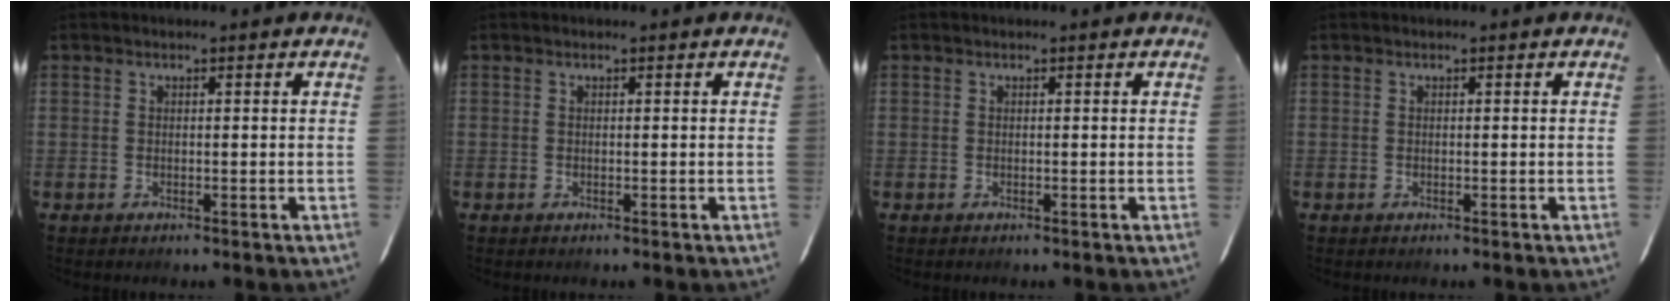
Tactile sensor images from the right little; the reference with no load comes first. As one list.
[{"total": 0.0}, {"total": 0.0}, {"total": 0.0}]